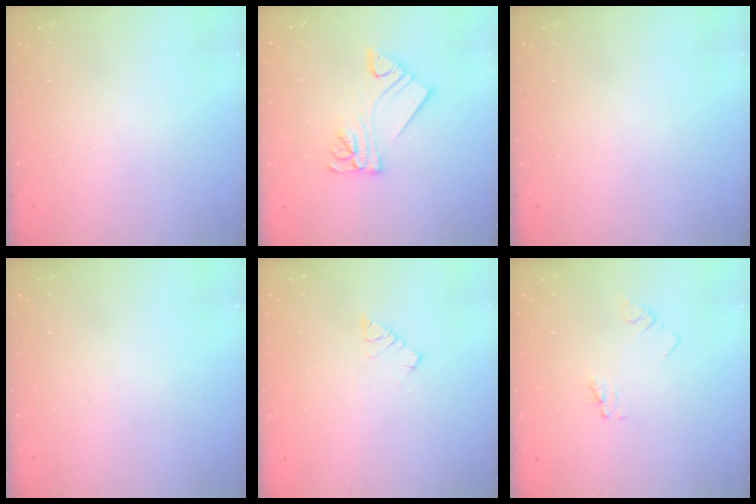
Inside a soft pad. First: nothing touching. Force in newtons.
{"total": 10.5, "press": 10.4, "slide": 1.1}
{"total": 0.0}
{"total": 0.0}
{"total": 5.0, "press": 5.0, "slide": 0.1}
{"total": 2.8, "press": 2.8, "slide": 0.3}